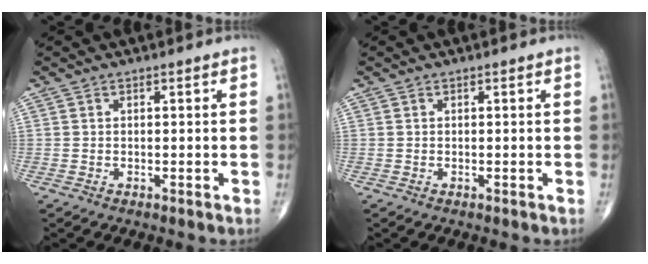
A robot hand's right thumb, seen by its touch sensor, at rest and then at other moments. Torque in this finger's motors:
{"motor_torque": [0.00, 0.00, 0.00, 0.00, 0.00]}